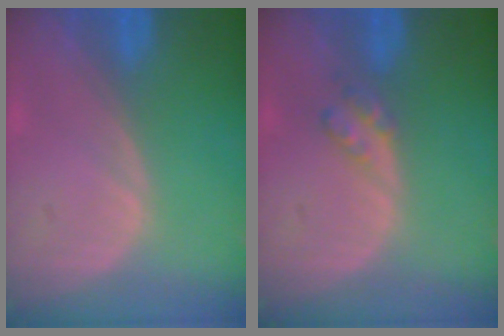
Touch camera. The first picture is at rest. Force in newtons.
{"total": 2.4, "press": 2.4, "slide": 0.2}